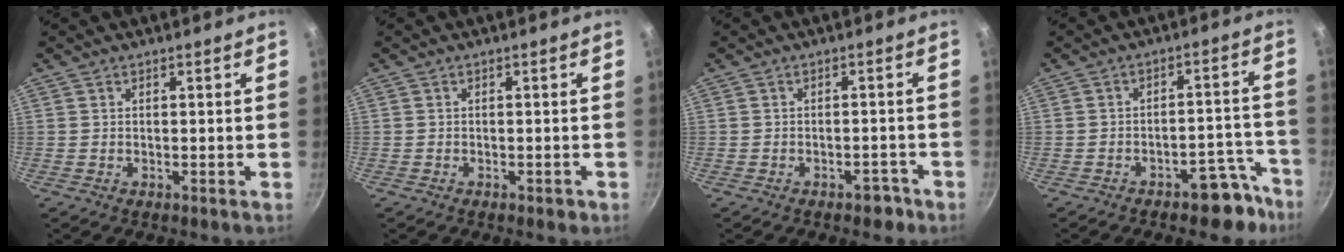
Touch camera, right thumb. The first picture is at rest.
{"total": 0.9, "force": [-0.6, 0.5, 0.5], "torque": [-0.003, 0.000, -0.008]}
{"total": 2.9, "force": [-2.0, 1.5, 1.4], "torque": [-0.010, 0.016, -0.024]}
{"total": 8.0, "force": [-5.7, 3.5, 4.3], "torque": [-0.030, 0.064, -0.077]}